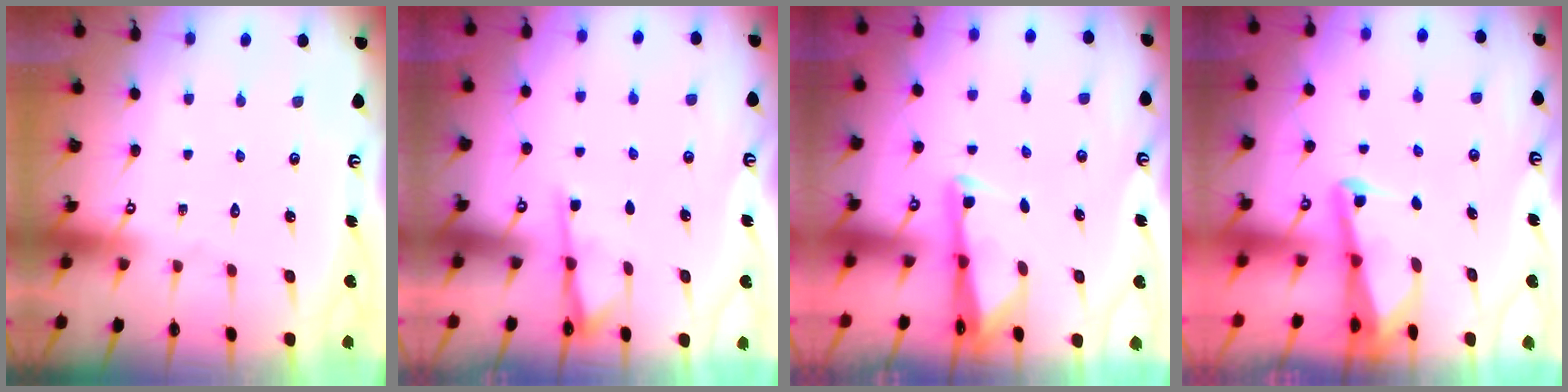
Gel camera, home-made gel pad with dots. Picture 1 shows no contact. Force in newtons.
{"total": 2.2, "press": 2.2, "slide": 0.5}
{"total": 2.5, "press": 2.5, "slide": 0.3}
{"total": 2.6, "press": 2.5, "slide": 0.6}